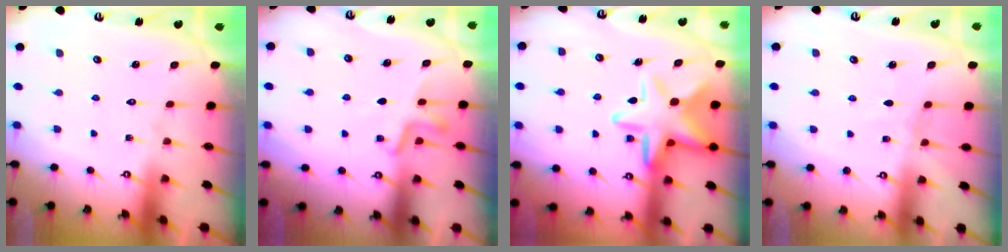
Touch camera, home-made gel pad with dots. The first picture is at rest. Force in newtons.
{"total": 6.3, "press": 6.2, "slide": 1.1}
{"total": 14.2, "press": 14.1, "slide": 1.6}
{"total": 3.2, "press": 3.2, "slide": 0.4}